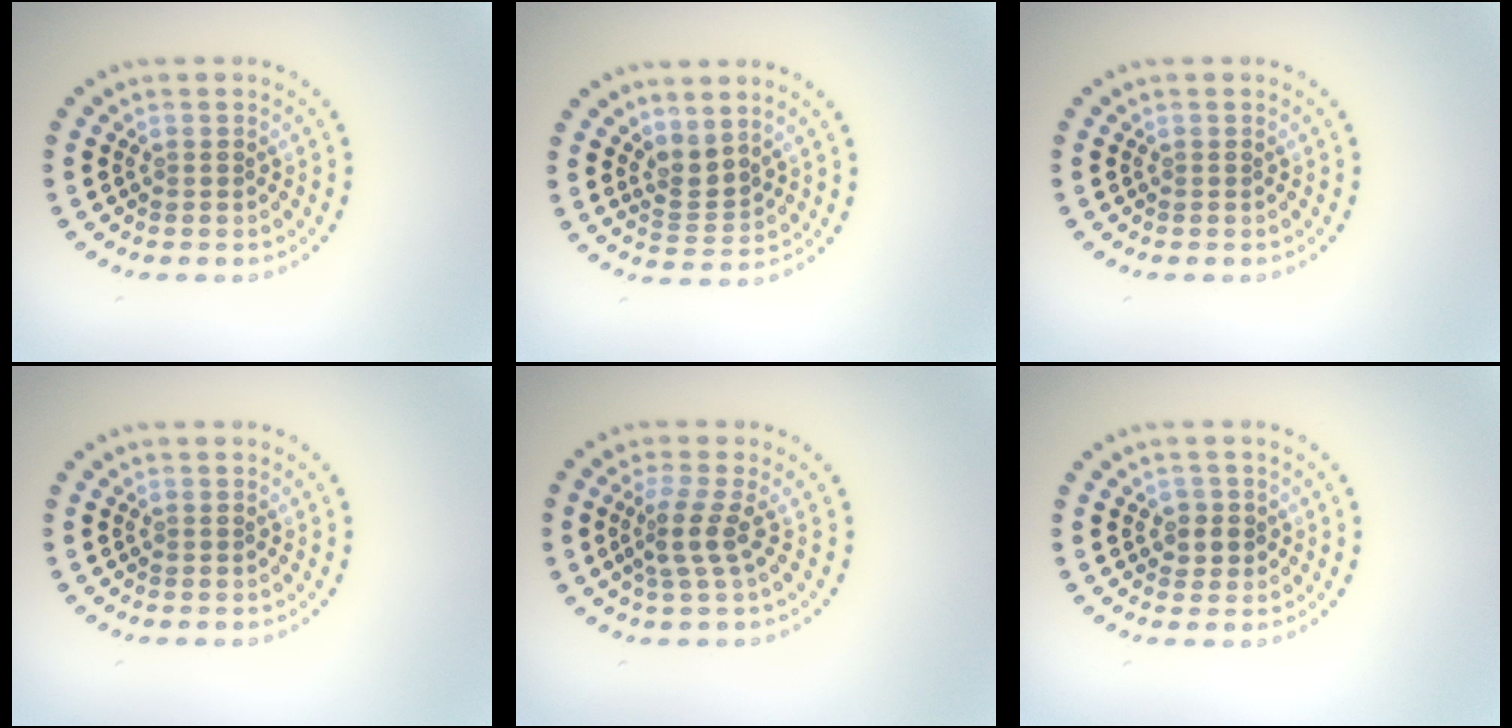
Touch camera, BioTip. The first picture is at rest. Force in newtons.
{"total": 2.3, "press": 1.5, "slide": 1.8}
{"total": 0.0}
{"total": 0.0}
{"total": 2.7, "press": 1.9, "slide": 1.9}
{"total": 1.6, "press": 1.4, "slide": 0.8}